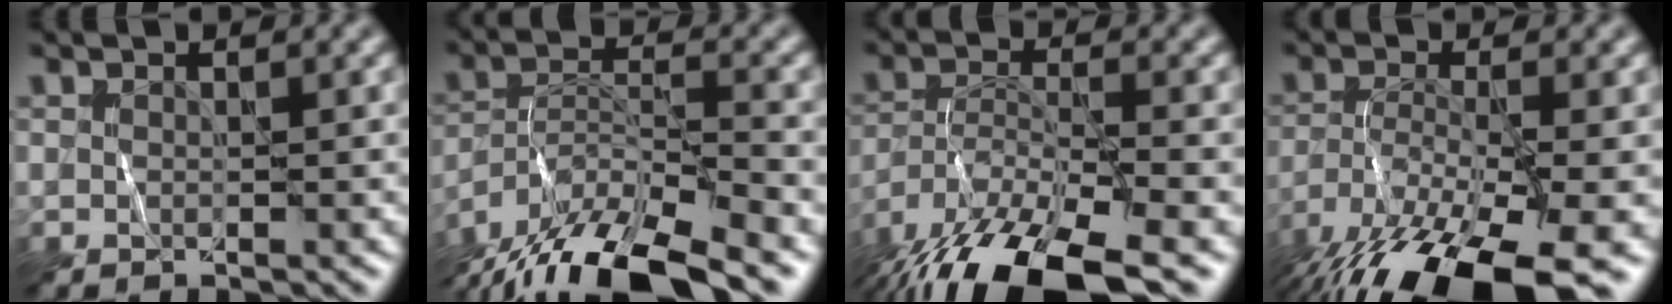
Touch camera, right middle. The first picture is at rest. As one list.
[{"total": 14.6, "force": [-12.3, 3.5, 6.9], "torque": [-0.130, -0.013, -0.196]}, {"total": 13.1, "force": [-9.6, 3.9, 7.9], "torque": [-0.162, -0.020, -0.168]}, {"total": 14.1, "force": [-9.5, 4.0, 9.6], "torque": [-0.202, -0.028, -0.156]}]